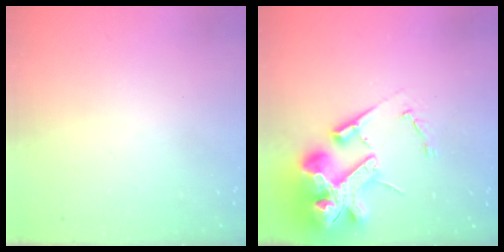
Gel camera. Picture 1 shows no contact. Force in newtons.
{"total": 19.0, "press": 18.8, "slide": 2.9}